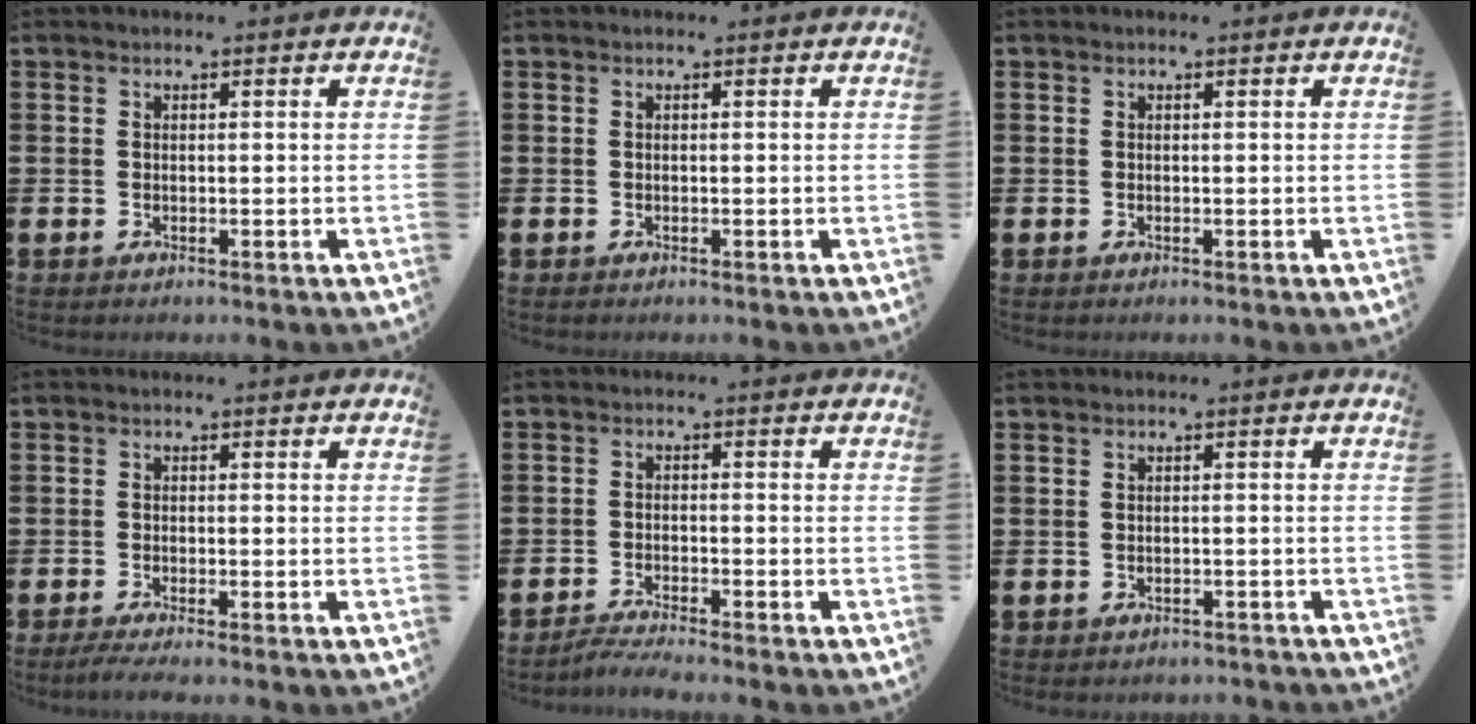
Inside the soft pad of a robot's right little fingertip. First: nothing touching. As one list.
[{"total": 0.0}, {"total": 0.0}, {"total": 1.5, "force": [-1.0, 0.1, 1.1], "torque": [-0.018, -0.001, -0.018]}, {"total": 2.1, "force": [-2.0, -0.2, 0.6], "torque": [-0.011, 0.004, -0.040]}, {"total": 0.6, "force": [-0.6, 0.1, 0.0], "torque": [-0.003, -0.002, -0.013]}]